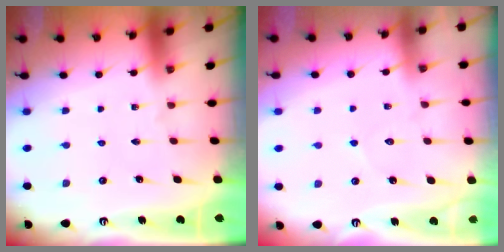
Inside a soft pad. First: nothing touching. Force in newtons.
{"total": 4.4, "press": 4.4, "slide": 0.5}